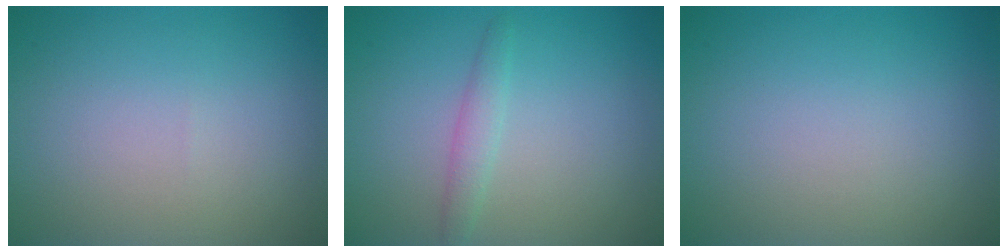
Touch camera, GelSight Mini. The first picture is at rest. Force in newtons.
{"total": 1.5, "press": 1.5, "slide": 0.0}
{"total": 0.0}